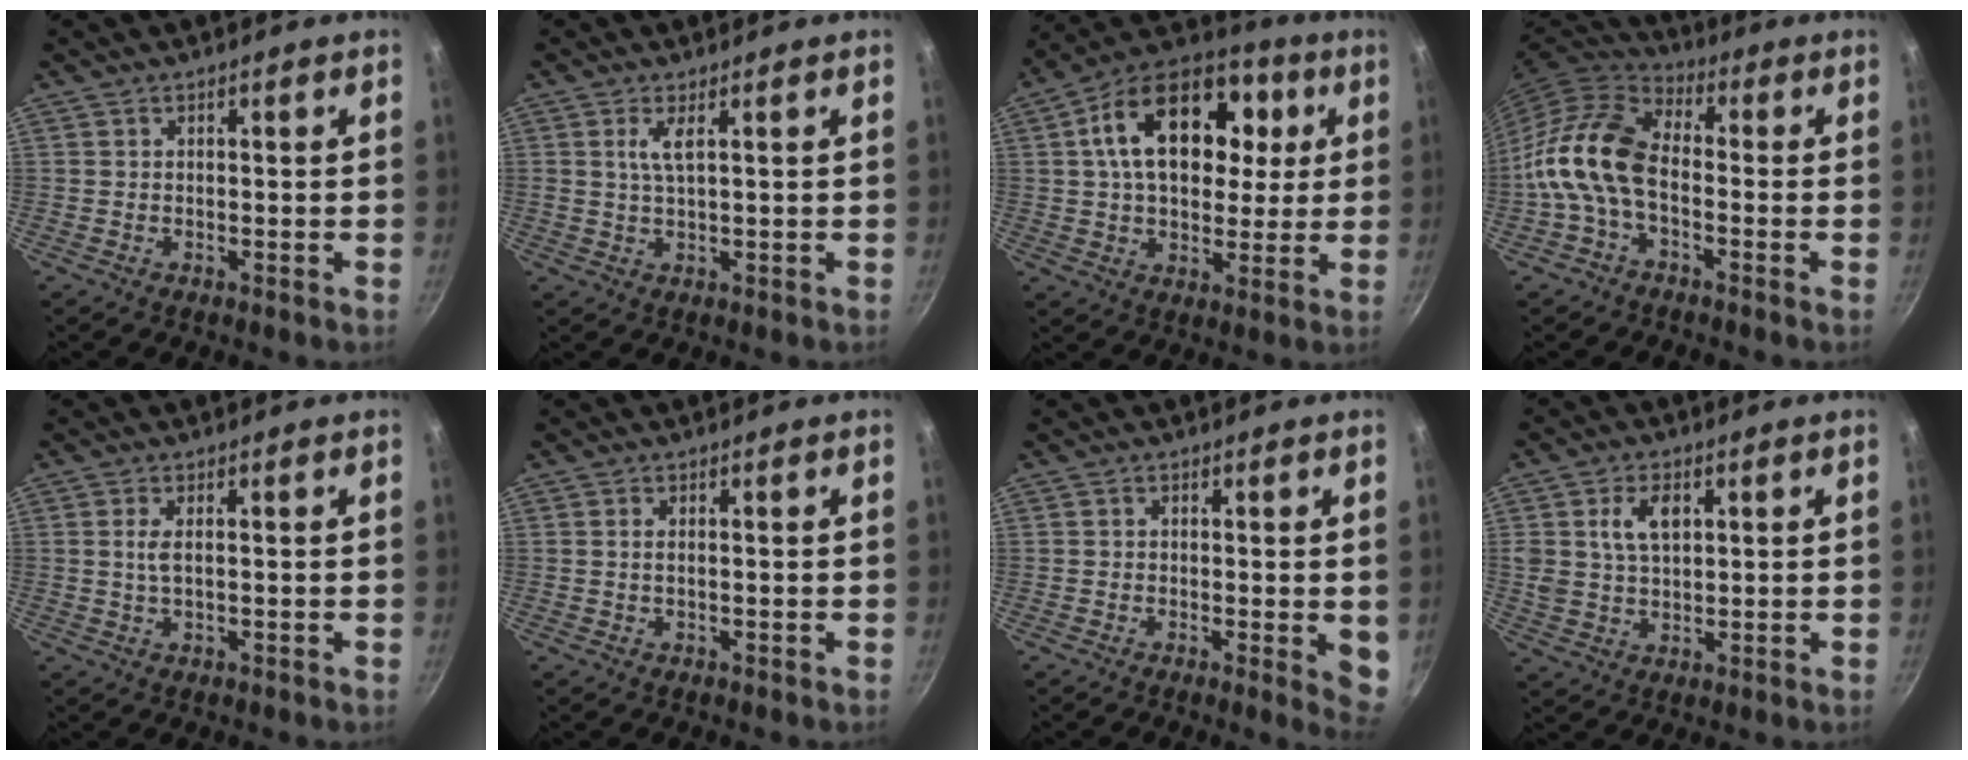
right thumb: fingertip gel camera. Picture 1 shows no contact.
{"total": 3.2, "force": [1.2, 0.8, 2.9], "torque": [-0.062, -0.005, 0.026]}
{"total": 21.9, "force": [5.2, 14.5, 15.5], "torque": [-0.231, 0.013, 0.065]}
{"total": 12.7, "force": [-2.8, 7.6, 9.8], "torque": [-0.183, 0.039, -0.073]}
{"total": 2.5, "force": [0.5, 0.9, 2.2], "torque": [-0.049, 0.000, 0.010]}
{"total": 1.0, "force": [0.2, 0.4, 0.9], "torque": [-0.018, 0.000, 0.002]}
{"total": 4.7, "force": [-0.3, 1.6, 4.4], "torque": [-0.043, -0.006, -0.005]}
{"total": 7.2, "force": [2.3, 4.6, 5.1], "torque": [-0.083, -0.007, 0.042]}